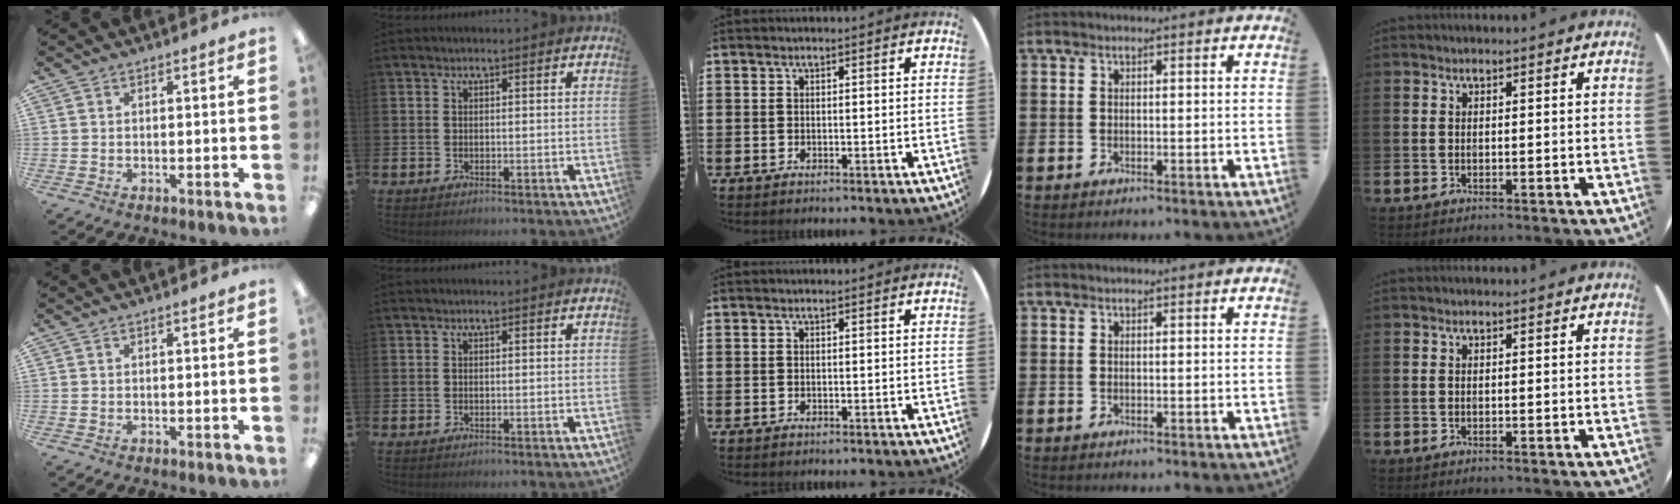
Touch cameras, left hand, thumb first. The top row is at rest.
{}